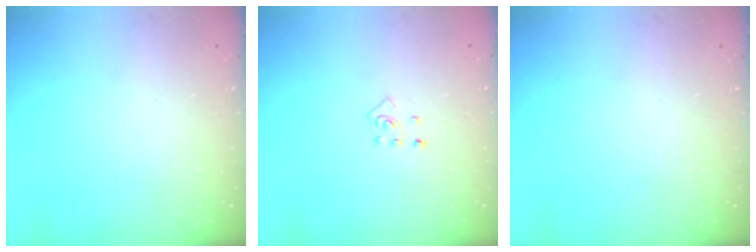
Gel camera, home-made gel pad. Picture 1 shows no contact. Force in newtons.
{"total": 3.6, "press": 3.6, "slide": 0.6}
{"total": 0.0}